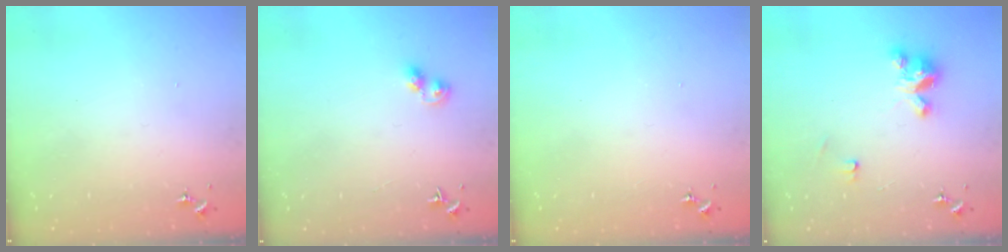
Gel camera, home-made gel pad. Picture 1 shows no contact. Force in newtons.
{"total": 4.5, "press": 4.5, "slide": 0.2}
{"total": 0.0}
{"total": 8.8, "press": 8.8, "slide": 0.1}